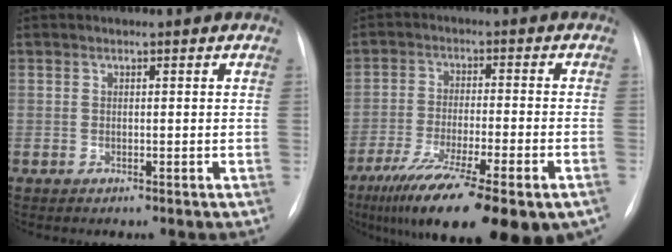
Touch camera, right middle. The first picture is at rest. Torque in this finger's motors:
{"motor_torque": [1.44, -0.69, 0.50, 0.21]}